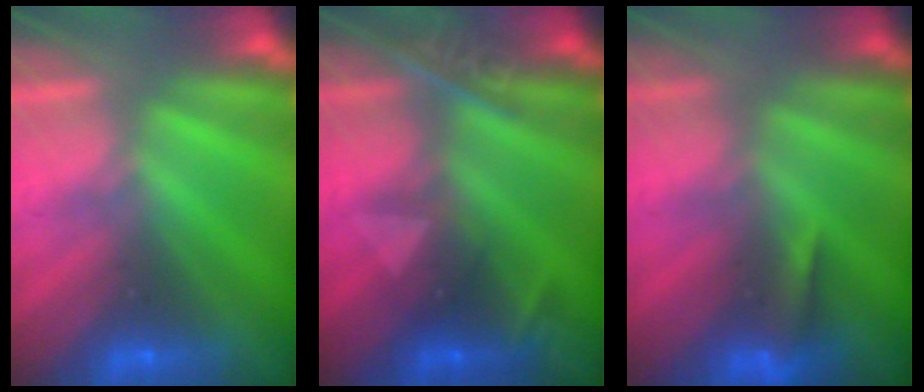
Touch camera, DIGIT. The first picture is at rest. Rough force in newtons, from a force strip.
{"total": 2.4}
{"total": 5.0}